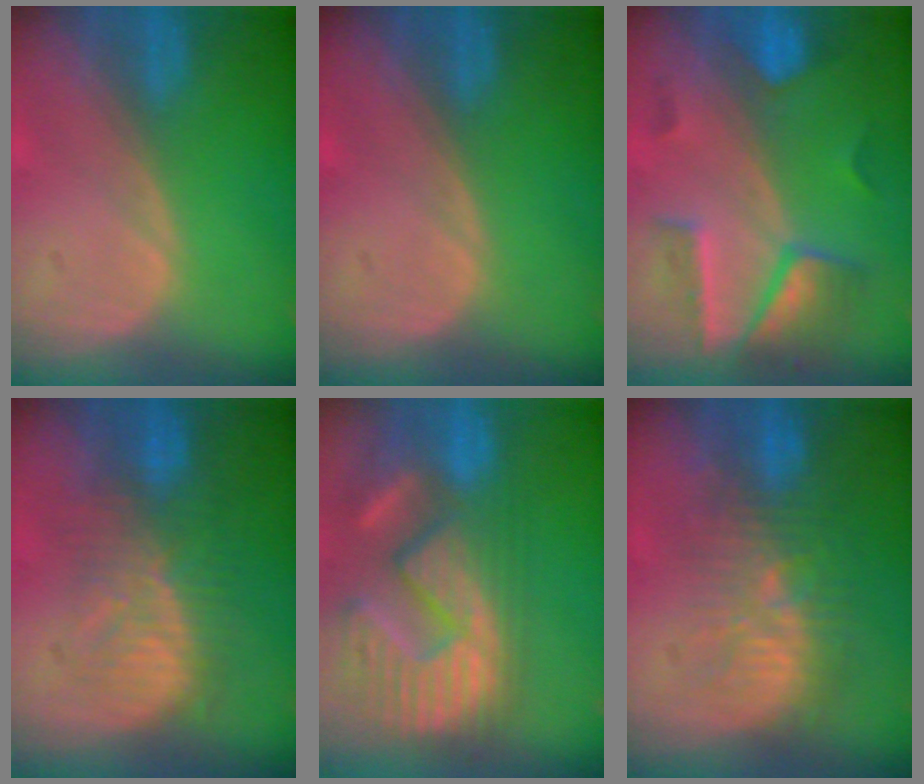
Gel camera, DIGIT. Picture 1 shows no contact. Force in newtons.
{"total": 0.0}
{"total": 7.3, "press": 7.2, "slide": 0.7}
{"total": 8.7, "press": 8.4, "slide": 2.2}
{"total": 14.6, "press": 12.4, "slide": 7.8}
{"total": 9.5, "press": 9.1, "slide": 2.8}